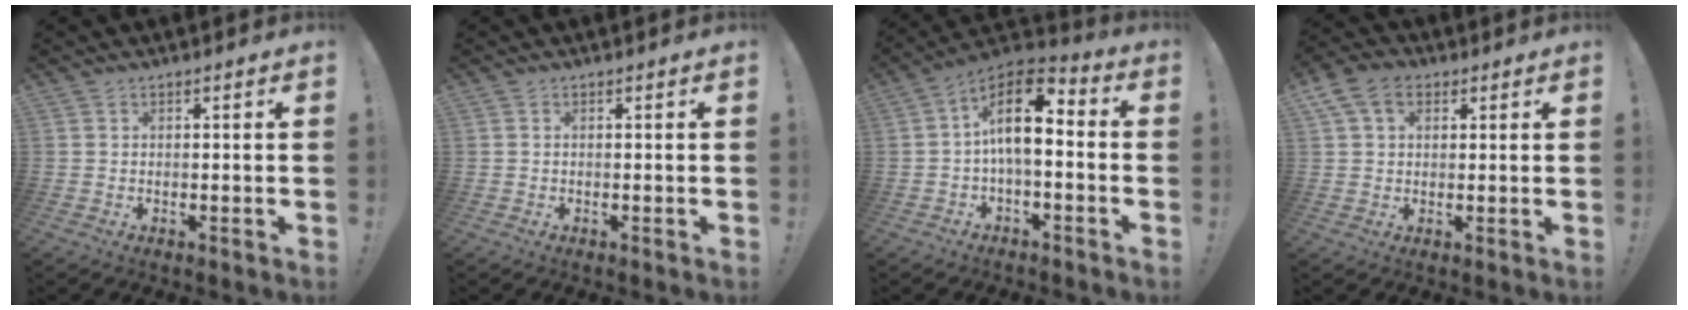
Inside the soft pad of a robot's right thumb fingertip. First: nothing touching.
{"total": 0.0}
{"total": 12.6, "force": [0.9, 6.0, 11.1], "torque": [-0.188, 0.009, 0.017]}
{"total": 8.3, "force": [3.4, 5.9, 4.6], "torque": [-0.083, 0.006, 0.071]}